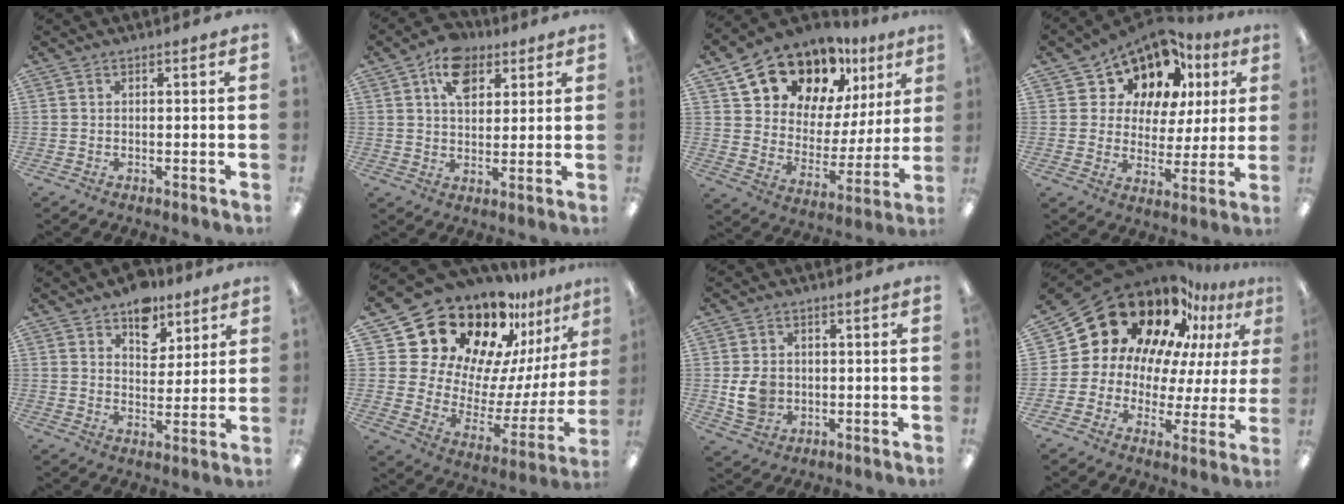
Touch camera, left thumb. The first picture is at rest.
{"total": 10.3, "force": [5.3, 6.8, 5.7], "torque": [-0.088, -0.010, 0.095]}
{"total": 16.3, "force": [12.8, 8.6, 5.1], "torque": [-0.108, -0.089, 0.236]}
{"total": 12.5, "force": [8.7, 8.2, 3.5], "torque": [-0.084, -0.057, 0.162]}
{"total": 9.4, "force": [6.8, 5.7, 3.2], "torque": [-0.035, -0.039, 0.121]}
{"total": 23.9, "force": [18.8, 11.5, 9.1], "torque": [-0.170, -0.162, 0.350]}
{"total": 7.1, "force": [-0.4, 6.1, 3.7], "torque": [-0.059, 0.006, -0.005]}
{"total": 21.6, "force": [13.7, 13.7, 9.5], "torque": [-0.156, -0.097, 0.261]}